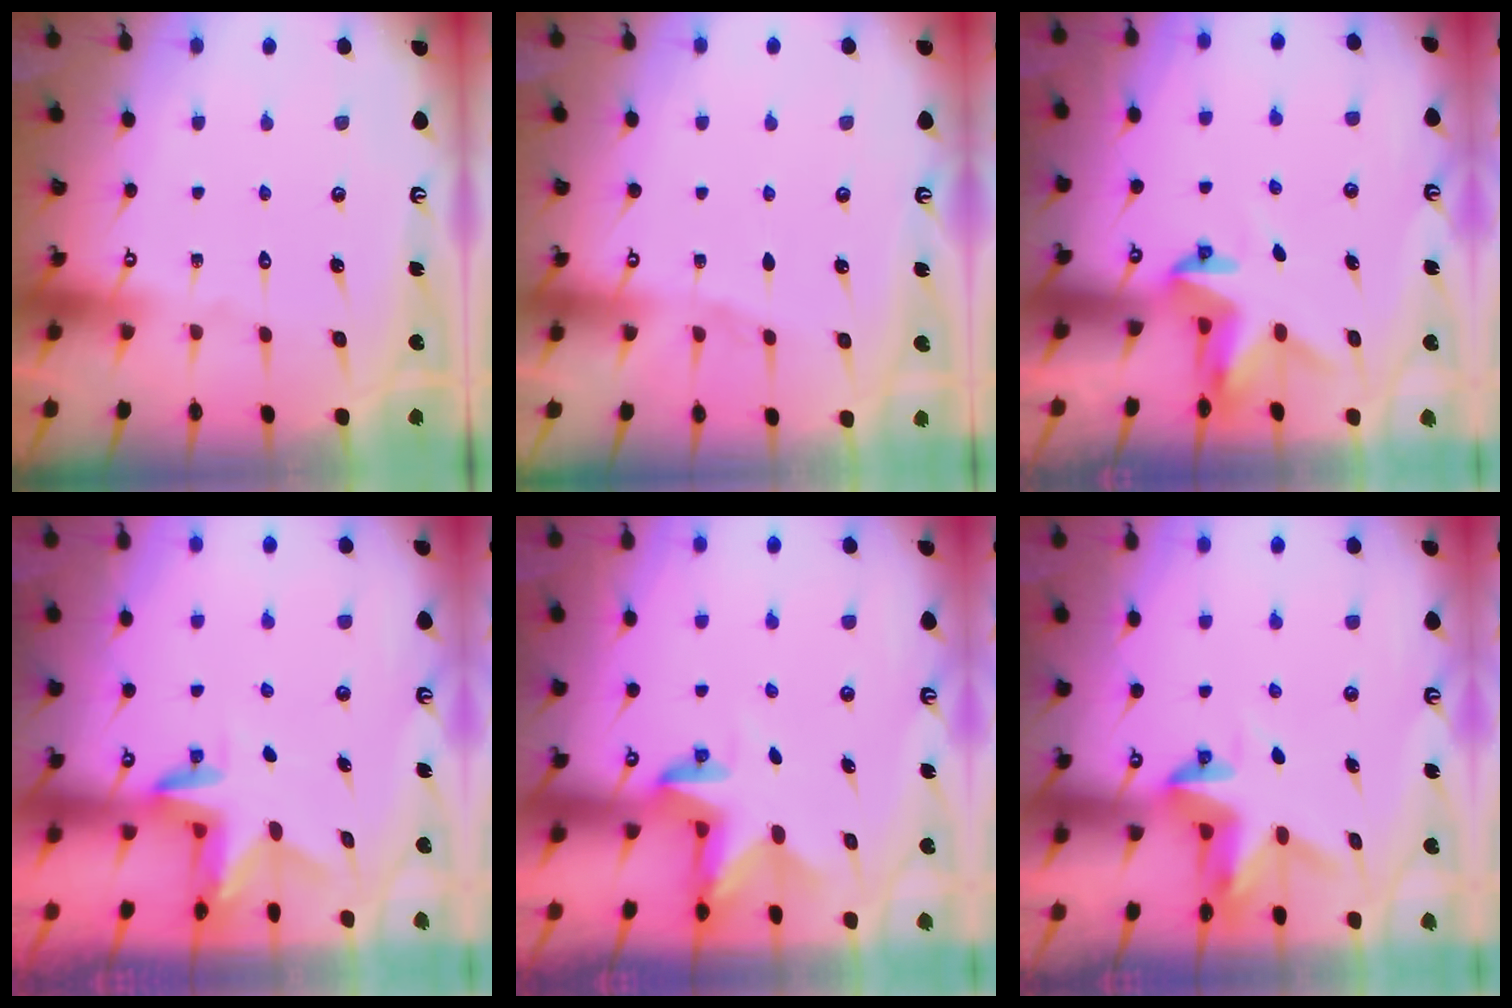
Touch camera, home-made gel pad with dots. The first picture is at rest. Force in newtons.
{"total": 2.8, "press": 2.7, "slide": 0.3}
{"total": 3.5, "press": 3.5, "slide": 0.2}
{"total": 2.9, "press": 2.9, "slide": 0.2}
{"total": 3.0, "press": 3.0, "slide": 0.3}
{"total": 3.6, "press": 3.6, "slide": 0.2}